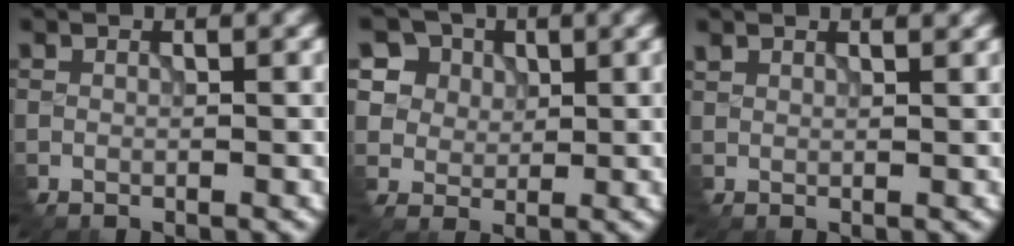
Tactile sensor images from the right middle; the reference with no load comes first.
{"total": 7.5, "force": [4.1, 5.8, 2.4], "torque": [-0.063, 0.004, 0.063]}
{"total": 1.7, "force": [1.6, 0.3, 0.2], "torque": [-0.010, 0.004, 0.033]}